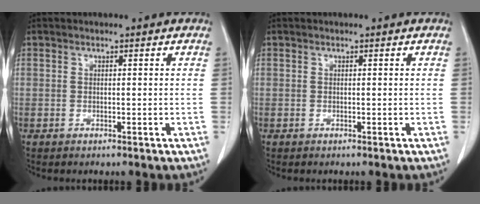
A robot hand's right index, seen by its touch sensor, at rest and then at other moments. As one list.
[{"total": 0.0}]